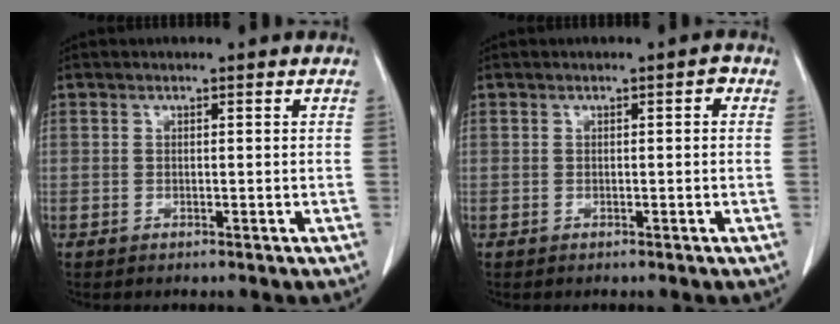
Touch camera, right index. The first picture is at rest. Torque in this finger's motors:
{"motor_torque": [-0.01, 0.05, 0.00, 0.00]}